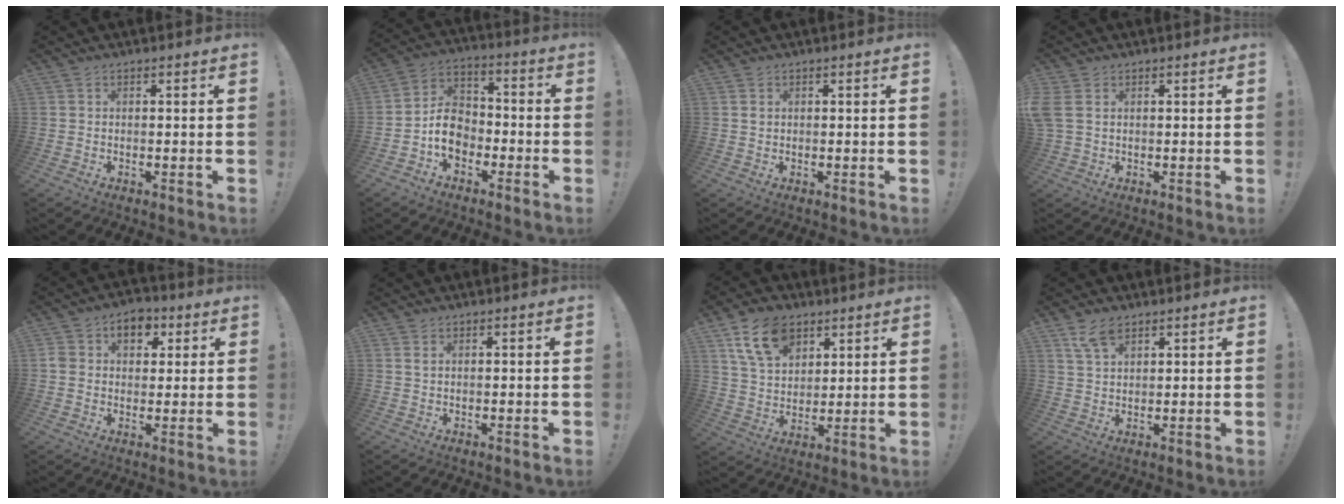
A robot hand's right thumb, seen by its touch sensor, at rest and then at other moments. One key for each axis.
{"total": 10.1, "fx": -3.7, "fy": 7.8, "fz": 5.3, "tx": -0.078, "ty": 0.030, "tz": -0.065}
{"total": 0.6, "fx": 0.2, "fy": 0.6, "fz": 0.3, "tx": -0.002, "ty": 0.001, "tz": 0.002}
{"total": 4.1, "fx": 1.3, "fy": 2.8, "fz": 2.7, "tx": -0.071, "ty": 0.002, "tz": 0.027}
{"total": 8.2, "fx": 2.7, "fy": 6.6, "fz": 4.2, "tx": -0.060, "ty": 0.002, "tz": 0.052}
{"total": 1.0, "fx": 0.4, "fy": 0.4, "fz": 0.8, "tx": -0.012, "ty": 0.001, "tz": 0.006}
{"total": 13.6, "fx": 7.5, "fy": 8.6, "fz": 7.4, "tx": -0.131, "ty": -0.021, "tz": 0.144}
{"total": 6.5, "fx": 4.1, "fy": 3.1, "fz": 3.9, "tx": -0.072, "ty": -0.014, "tz": 0.078}